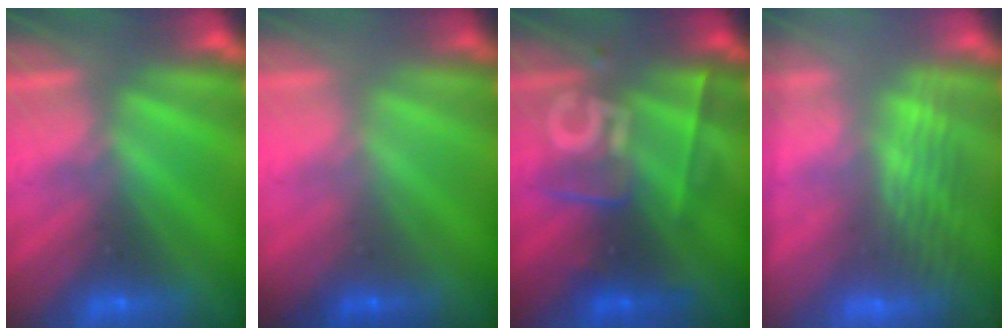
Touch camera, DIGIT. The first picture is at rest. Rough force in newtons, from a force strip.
{"total": 1.5}
{"total": 2.5}
{"total": 2.8}